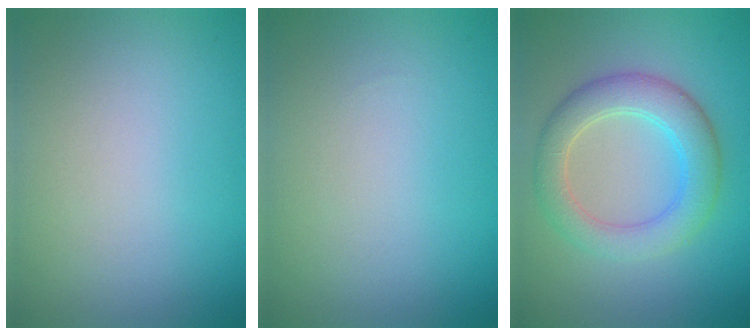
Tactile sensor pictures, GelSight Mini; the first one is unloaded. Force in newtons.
{"total": 0.0}
{"total": 4.5, "press": 4.5, "slide": 0.3}